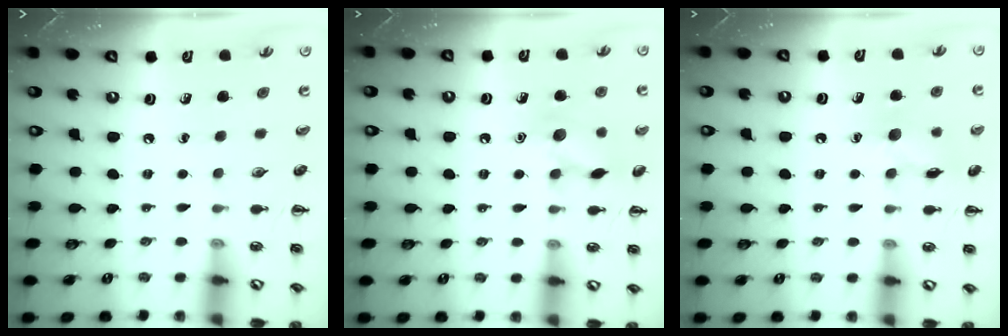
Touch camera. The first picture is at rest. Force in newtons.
{"total": 10.6, "press": 10.6, "slide": 0.6}
{"total": 8.8, "press": 8.8, "slide": 0.5}